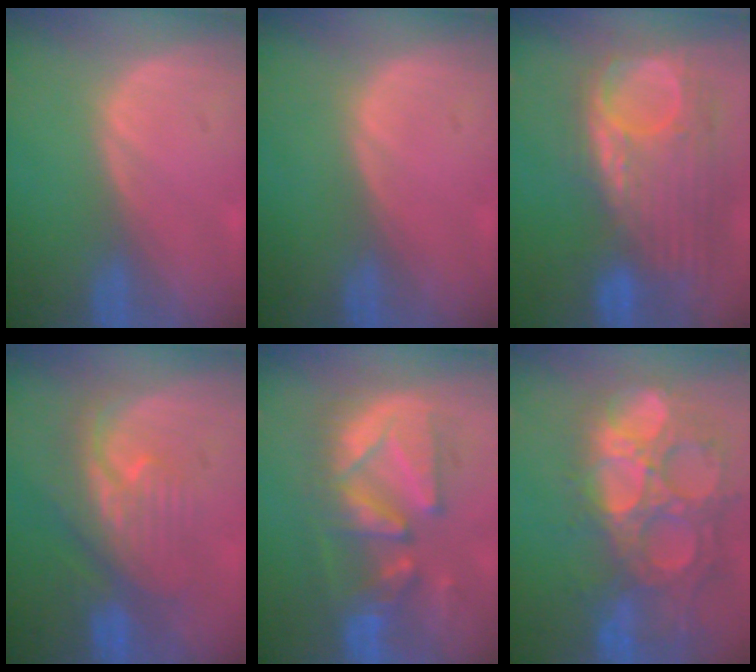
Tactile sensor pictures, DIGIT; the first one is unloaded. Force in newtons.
{"total": 0.0}
{"total": 11.9, "press": 10.4, "slide": 5.8}
{"total": 8.0, "press": 7.8, "slide": 1.9}
{"total": 10.4, "press": 10.2, "slide": 2.3}
{"total": 15.4, "press": 12.8, "slide": 8.6}